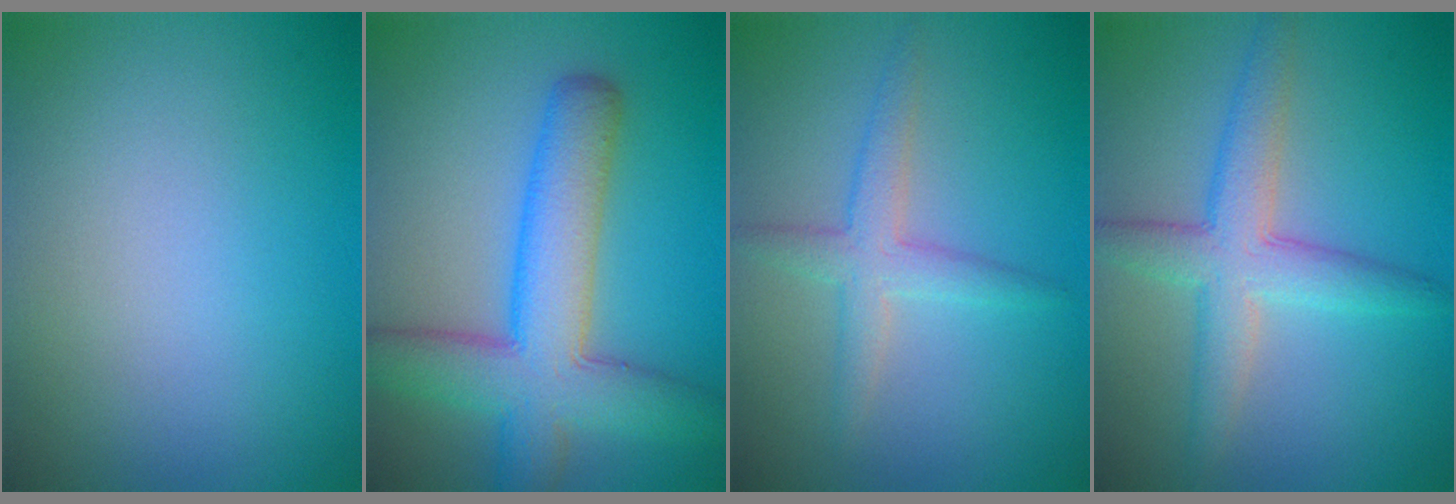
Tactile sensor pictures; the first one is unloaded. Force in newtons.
{"total": 7.9, "press": 7.9, "slide": 0.3}
{"total": 2.7, "press": 2.7, "slide": 0.1}
{"total": 4.5, "press": 4.5, "slide": 0.1}